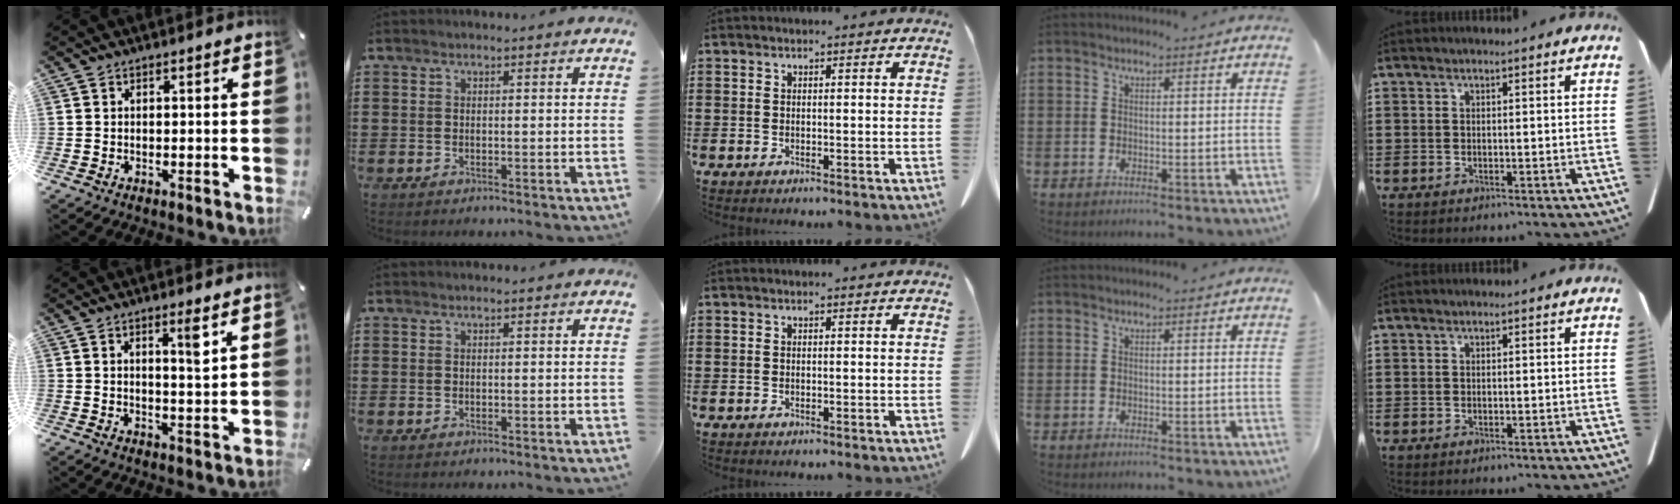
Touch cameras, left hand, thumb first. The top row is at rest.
{"thumb": {"total": 4.5, "force": [2.2, 0.2, 4.0], "torque": [-0.060, -0.011, 0.028]}}